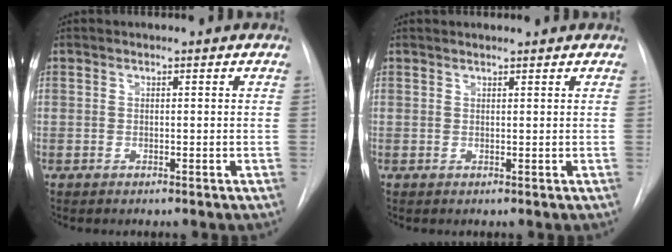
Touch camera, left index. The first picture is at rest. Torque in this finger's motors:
{"motor_torque": [0.32, -0.29, 0.04, 0.01]}